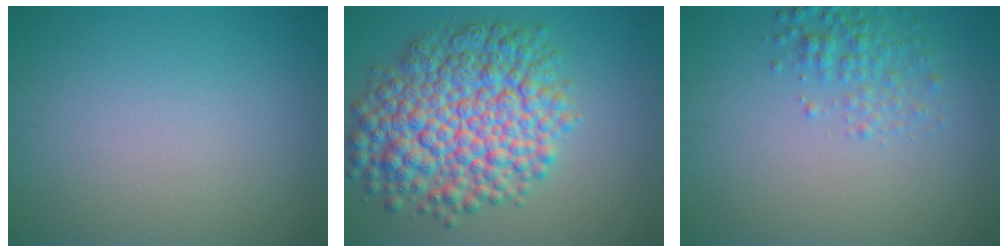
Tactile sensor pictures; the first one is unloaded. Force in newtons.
{"total": 10.2, "press": 10.2, "slide": 0.2}
{"total": 2.3, "press": 2.3, "slide": 0.1}